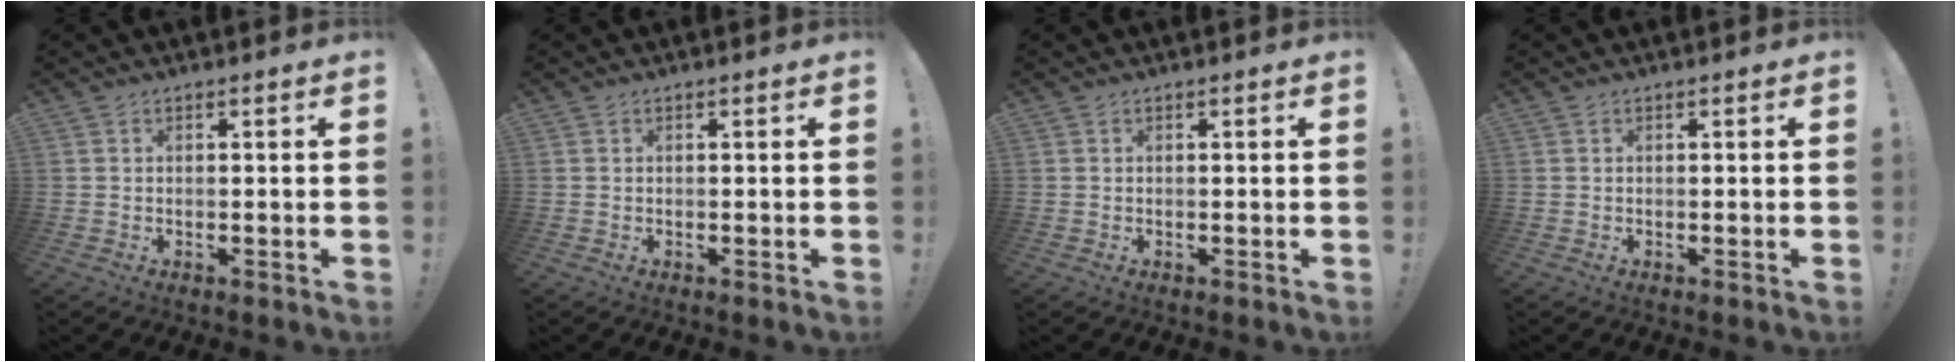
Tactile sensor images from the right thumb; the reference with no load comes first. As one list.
[{"total": 0.0}, {"total": 0.0}, {"total": 0.0}]